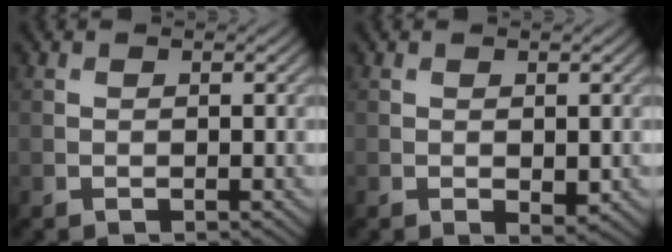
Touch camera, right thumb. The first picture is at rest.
{"total": 1.4, "force": [-0.1, 0.7, 1.2], "torque": [-0.017, -0.008, 0.001]}